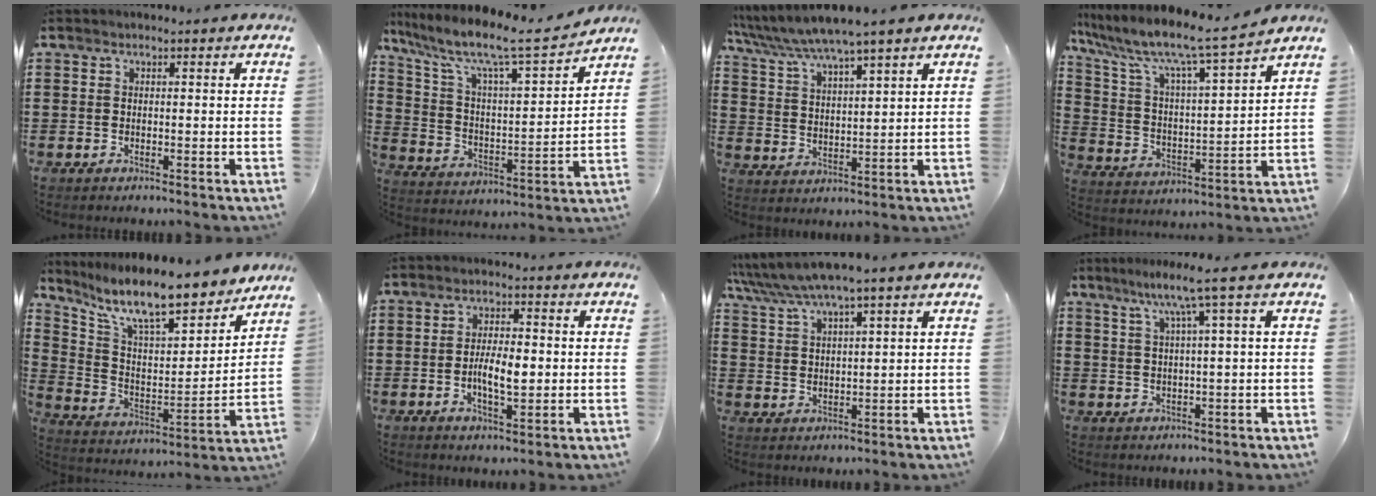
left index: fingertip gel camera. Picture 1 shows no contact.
{"total": 8.6, "force": [6.9, 0.9, 5.1], "torque": [-0.129, -0.052, 0.107]}
{"total": 5.2, "force": [4.6, 0.0, 2.5], "torque": [-0.065, -0.024, 0.078]}
{"total": 7.9, "force": [6.7, 0.3, 4.2], "torque": [-0.113, -0.055, 0.103]}
{"total": 12.0, "force": [10.1, 2.3, 5.9], "torque": [-0.140, -0.069, 0.171]}
{"total": 5.9, "force": [-0.7, 2.3, 5.4], "torque": [-0.094, 0.001, -0.017]}
{"total": 5.5, "force": [4.5, 0.3, 3.0], "torque": [-0.071, -0.014, 0.079]}
{"total": 6.3, "force": [2.9, -0.5, 5.6], "torque": [-0.115, 0.000, 0.044]}